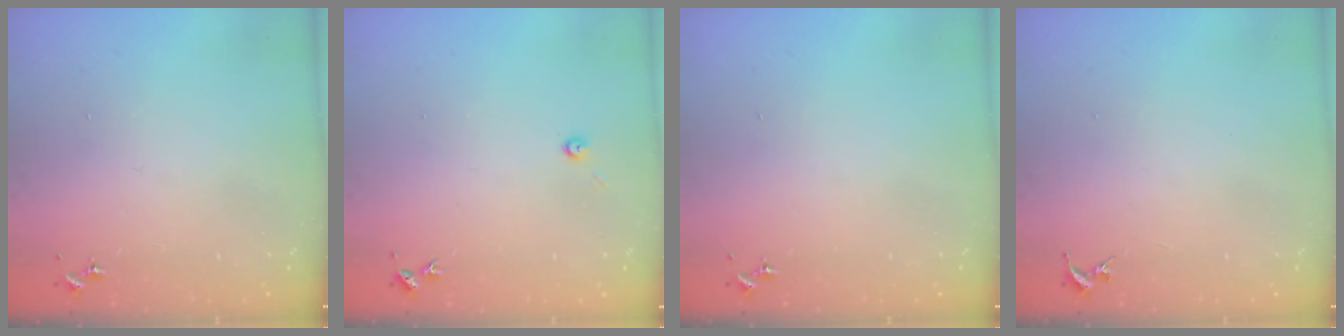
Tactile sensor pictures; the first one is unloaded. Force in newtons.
{"total": 3.0, "press": 3.0, "slide": 0.3}
{"total": 0.0}
{"total": 0.0}